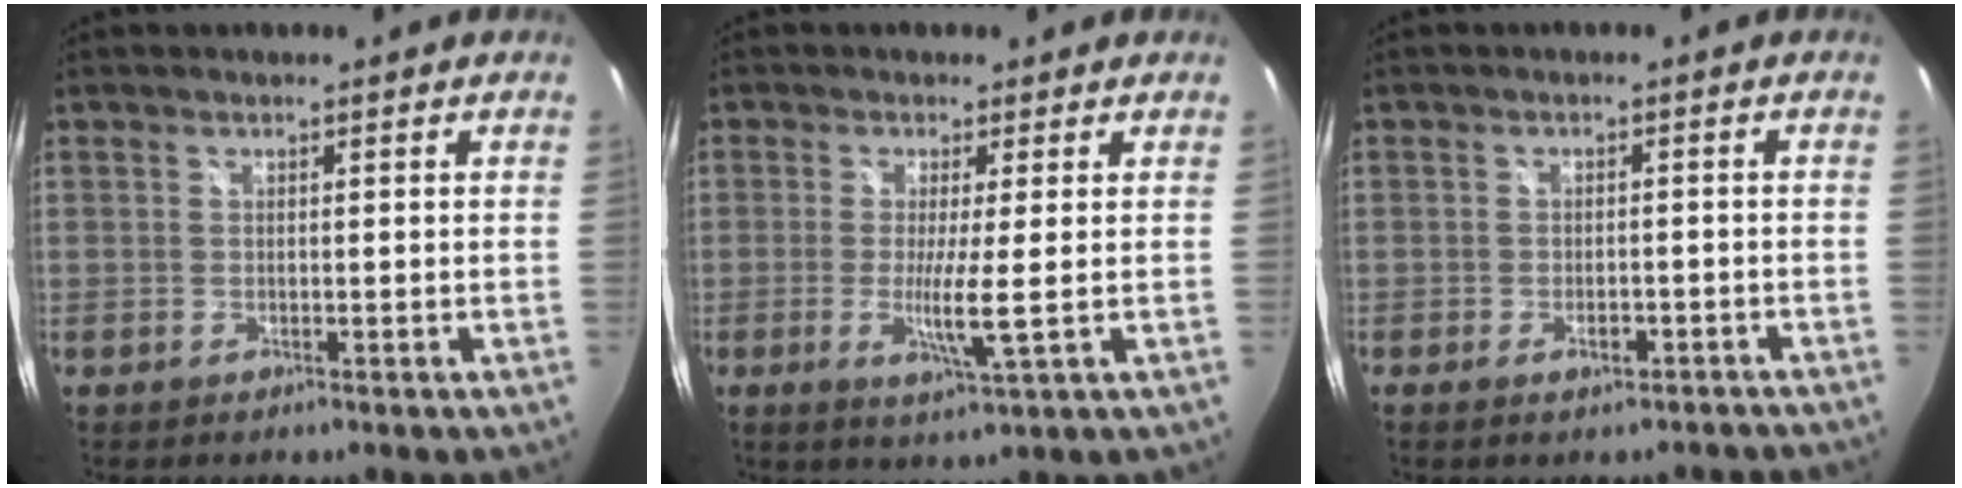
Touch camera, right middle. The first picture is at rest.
{"total": 5.5, "force": [-0.5, -0.8, 5.4], "torque": [-0.104, -0.015, -0.012]}
{"total": 4.3, "force": [-3.3, 1.7, 2.1], "torque": [-0.032, 0.005, -0.033]}